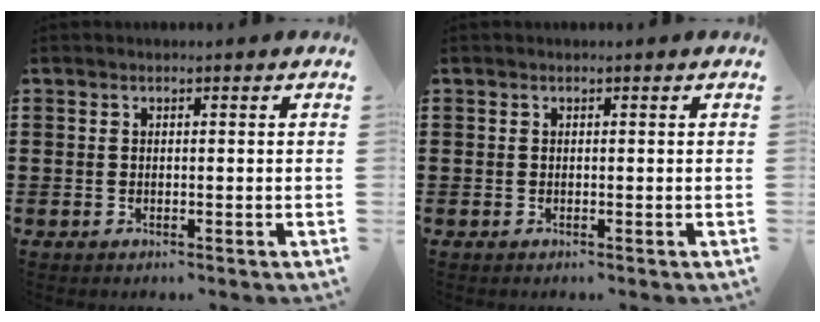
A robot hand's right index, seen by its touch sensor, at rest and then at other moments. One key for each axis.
{"total": 0.0}